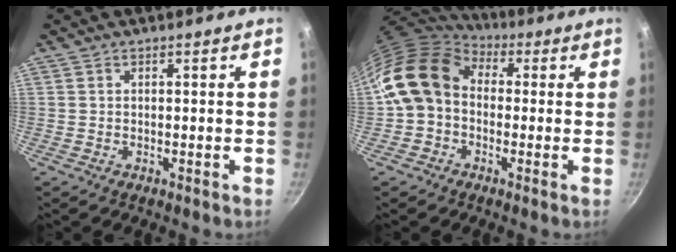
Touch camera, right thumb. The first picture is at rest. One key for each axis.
{"total": 13.3, "fx": 0.8, "fy": 10.4, "fz": 8.3, "tx": -0.130, "ty": 0.030, "tz": -0.005}